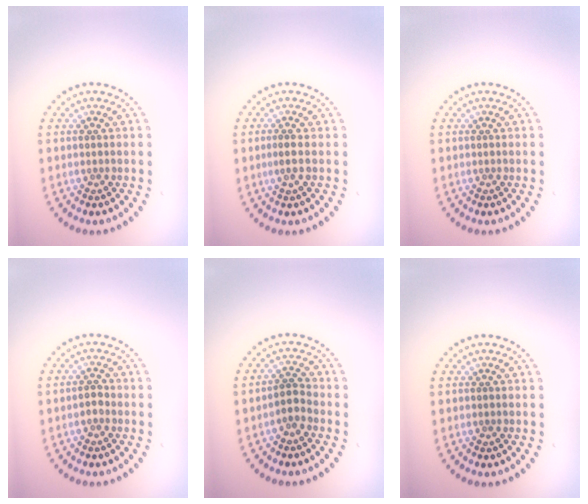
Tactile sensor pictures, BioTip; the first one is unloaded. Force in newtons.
{"total": 0.9, "press": 0.7, "slide": 0.6}
{"total": 0.0}
{"total": 0.8, "press": 0.8, "slide": 0.2}
{"total": 1.7, "press": 1.3, "slide": 1.1}
{"total": 0.0}